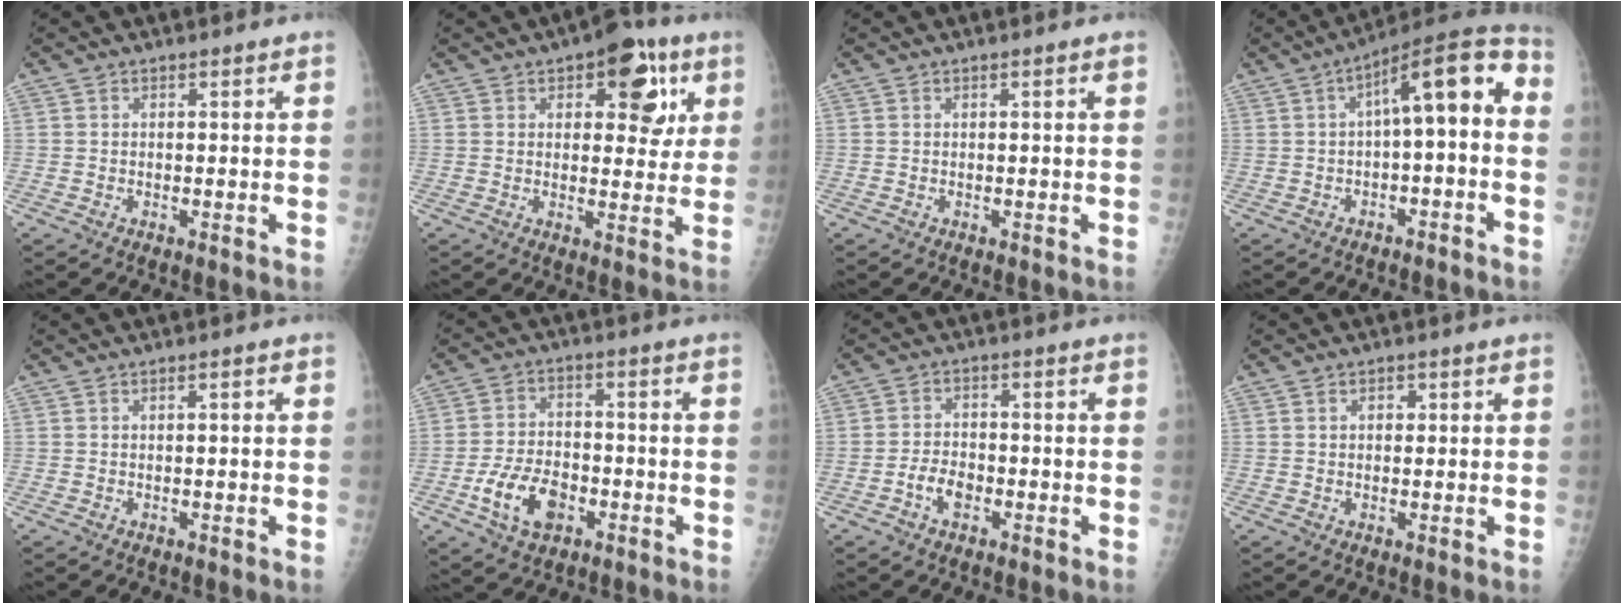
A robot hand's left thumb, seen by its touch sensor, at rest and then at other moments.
{"total": 12.3, "force": [5.1, 6.3, 9.3], "torque": [-0.069, -0.007, 0.061]}
{"total": 1.0, "force": [0.3, 0.0, 1.0], "torque": [-0.019, 0.001, 0.005]}
{"total": 12.4, "force": [0.0, 4.6, 11.5], "torque": [-0.157, 0.059, -0.007]}
{"total": 1.2, "force": [0.3, 0.3, 1.1], "torque": [-0.017, 0.003, 0.004]}
{"total": 10.1, "force": [-3.8, 6.5, 6.7], "torque": [-0.112, 0.019, -0.066]}
{"total": 4.4, "force": [-1.9, 2.8, 2.8], "torque": [-0.043, 0.017, -0.035]}
{"total": 1.9, "force": [0.7, 1.4, 1.2], "torque": [-0.010, -0.001, 0.011]}